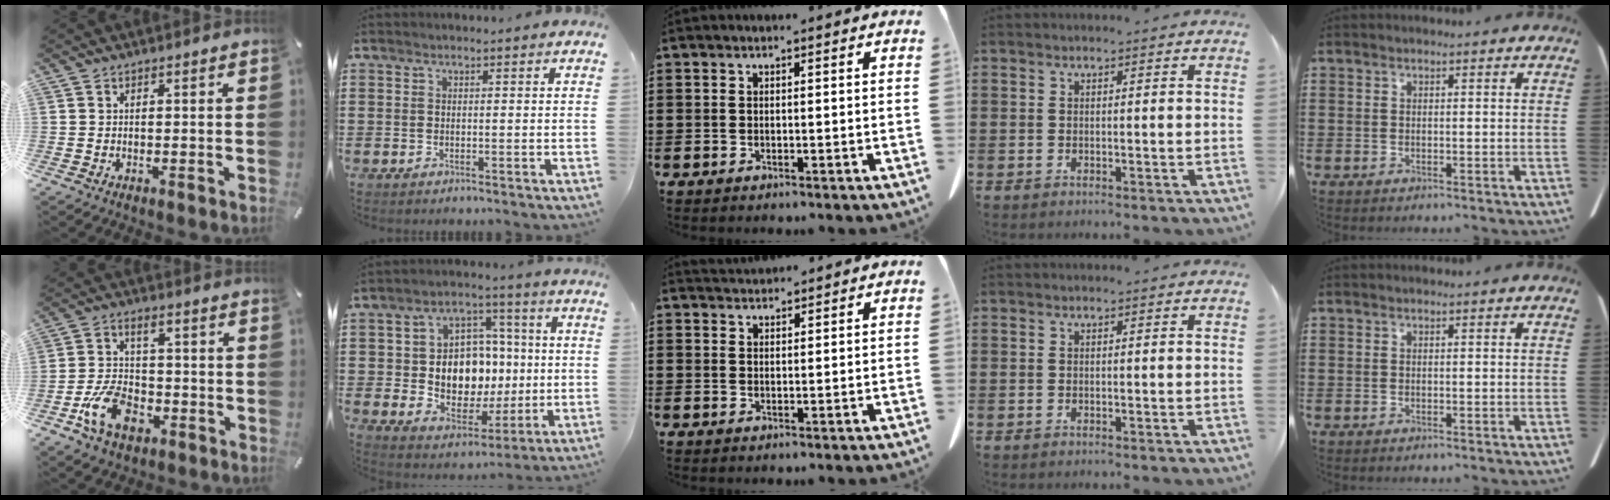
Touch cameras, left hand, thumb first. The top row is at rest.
{"thumb": {"total": 11.4, "force": [-4.2, 7.7, 7.3], "torque": [-0.159, 0.010, -0.079]}, "index": {"total": 11.0, "force": [0.7, 8.8, 6.5], "torque": [-0.126, 0.013, 0.020]}, "middle": {"total": 1.9, "force": [1.9, 0.3, 0.0], "torque": [-0.005, -0.002, 0.037]}}